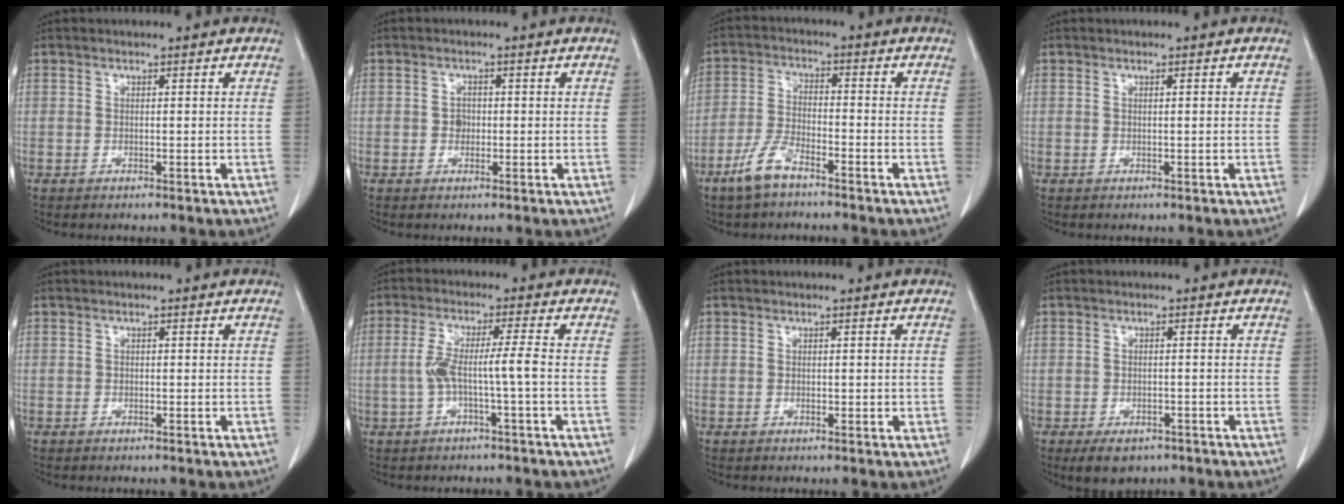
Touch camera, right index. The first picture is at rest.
{"total": 1.5, "force": [-0.1, 1.3, 0.8], "torque": [-0.011, 0.004, -0.001]}
{"total": 6.2, "force": [-4.4, 1.8, 3.9], "torque": [-0.091, -0.005, -0.089]}
{"total": 0.5, "force": [0.1, -0.1, 0.5], "torque": [-0.009, 0.000, 0.003]}
{"total": 0.0}
{"total": 5.5, "force": [-1.1, -0.3, 5.4], "torque": [-0.109, 0.015, -0.018]}
{"total": 0.9, "force": [0.1, 0.6, 0.7], "torque": [-0.007, -0.001, 0.002]}
{"total": 4.5, "force": [-3.0, 2.5, 2.0], "torque": [-0.027, -0.003, -0.037]}